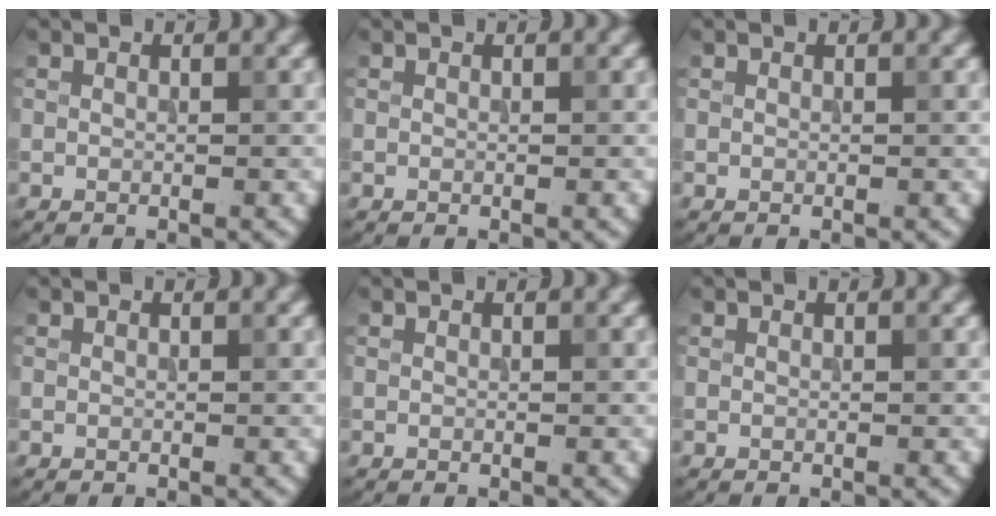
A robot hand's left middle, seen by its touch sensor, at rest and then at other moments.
{"total": 0.0}
{"total": 0.0}
{"total": 0.0}
{"total": 0.0}
{"total": 0.0}